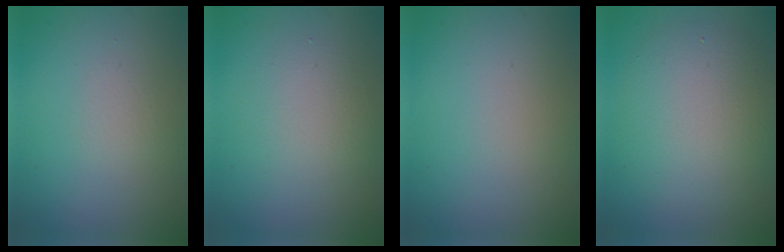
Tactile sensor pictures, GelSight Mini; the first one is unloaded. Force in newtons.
{"total": 2.6, "press": 2.6, "slide": 0.2}
{"total": 0.0}
{"total": 6.0, "press": 6.0, "slide": 0.2}